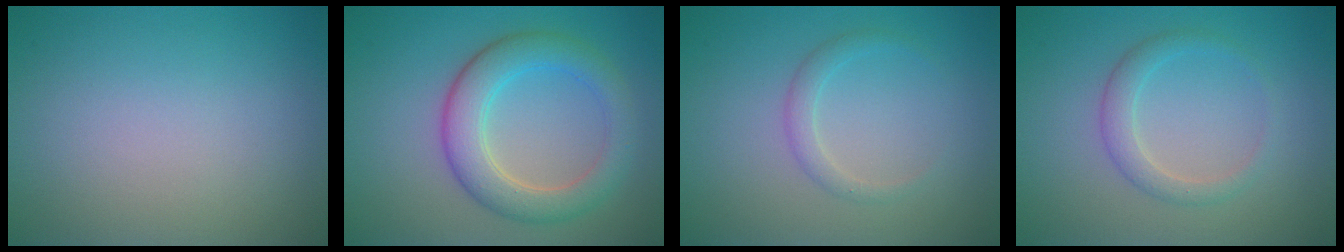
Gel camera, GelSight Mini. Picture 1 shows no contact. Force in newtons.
{"total": 5.2, "press": 5.2, "slide": 0.2}
{"total": 1.5, "press": 1.5, "slide": 0.2}
{"total": 2.1, "press": 2.1, "slide": 0.1}